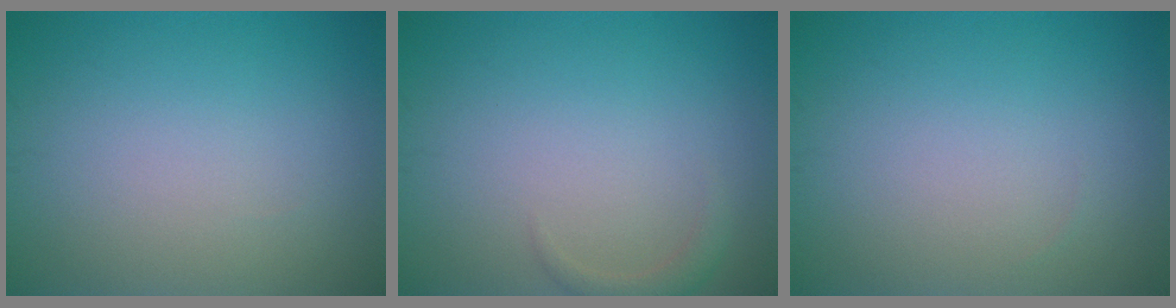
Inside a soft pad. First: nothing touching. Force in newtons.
{"total": 1.2, "press": 1.2, "slide": 0.1}
{"total": 0.0}